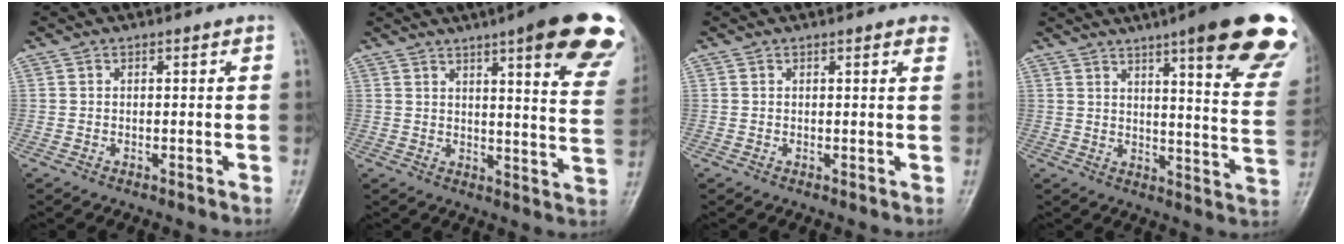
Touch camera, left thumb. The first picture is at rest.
{"total": 21.3, "force": [12.9, 4.0, 16.5], "torque": [-0.186, -0.042, 0.146]}
{"total": 2.2, "force": [1.5, 0.5, 1.5], "torque": [-0.012, 0.001, 0.015]}
{"total": 24.5, "force": [14.9, 4.2, 18.9], "torque": [-0.211, -0.056, 0.184]}